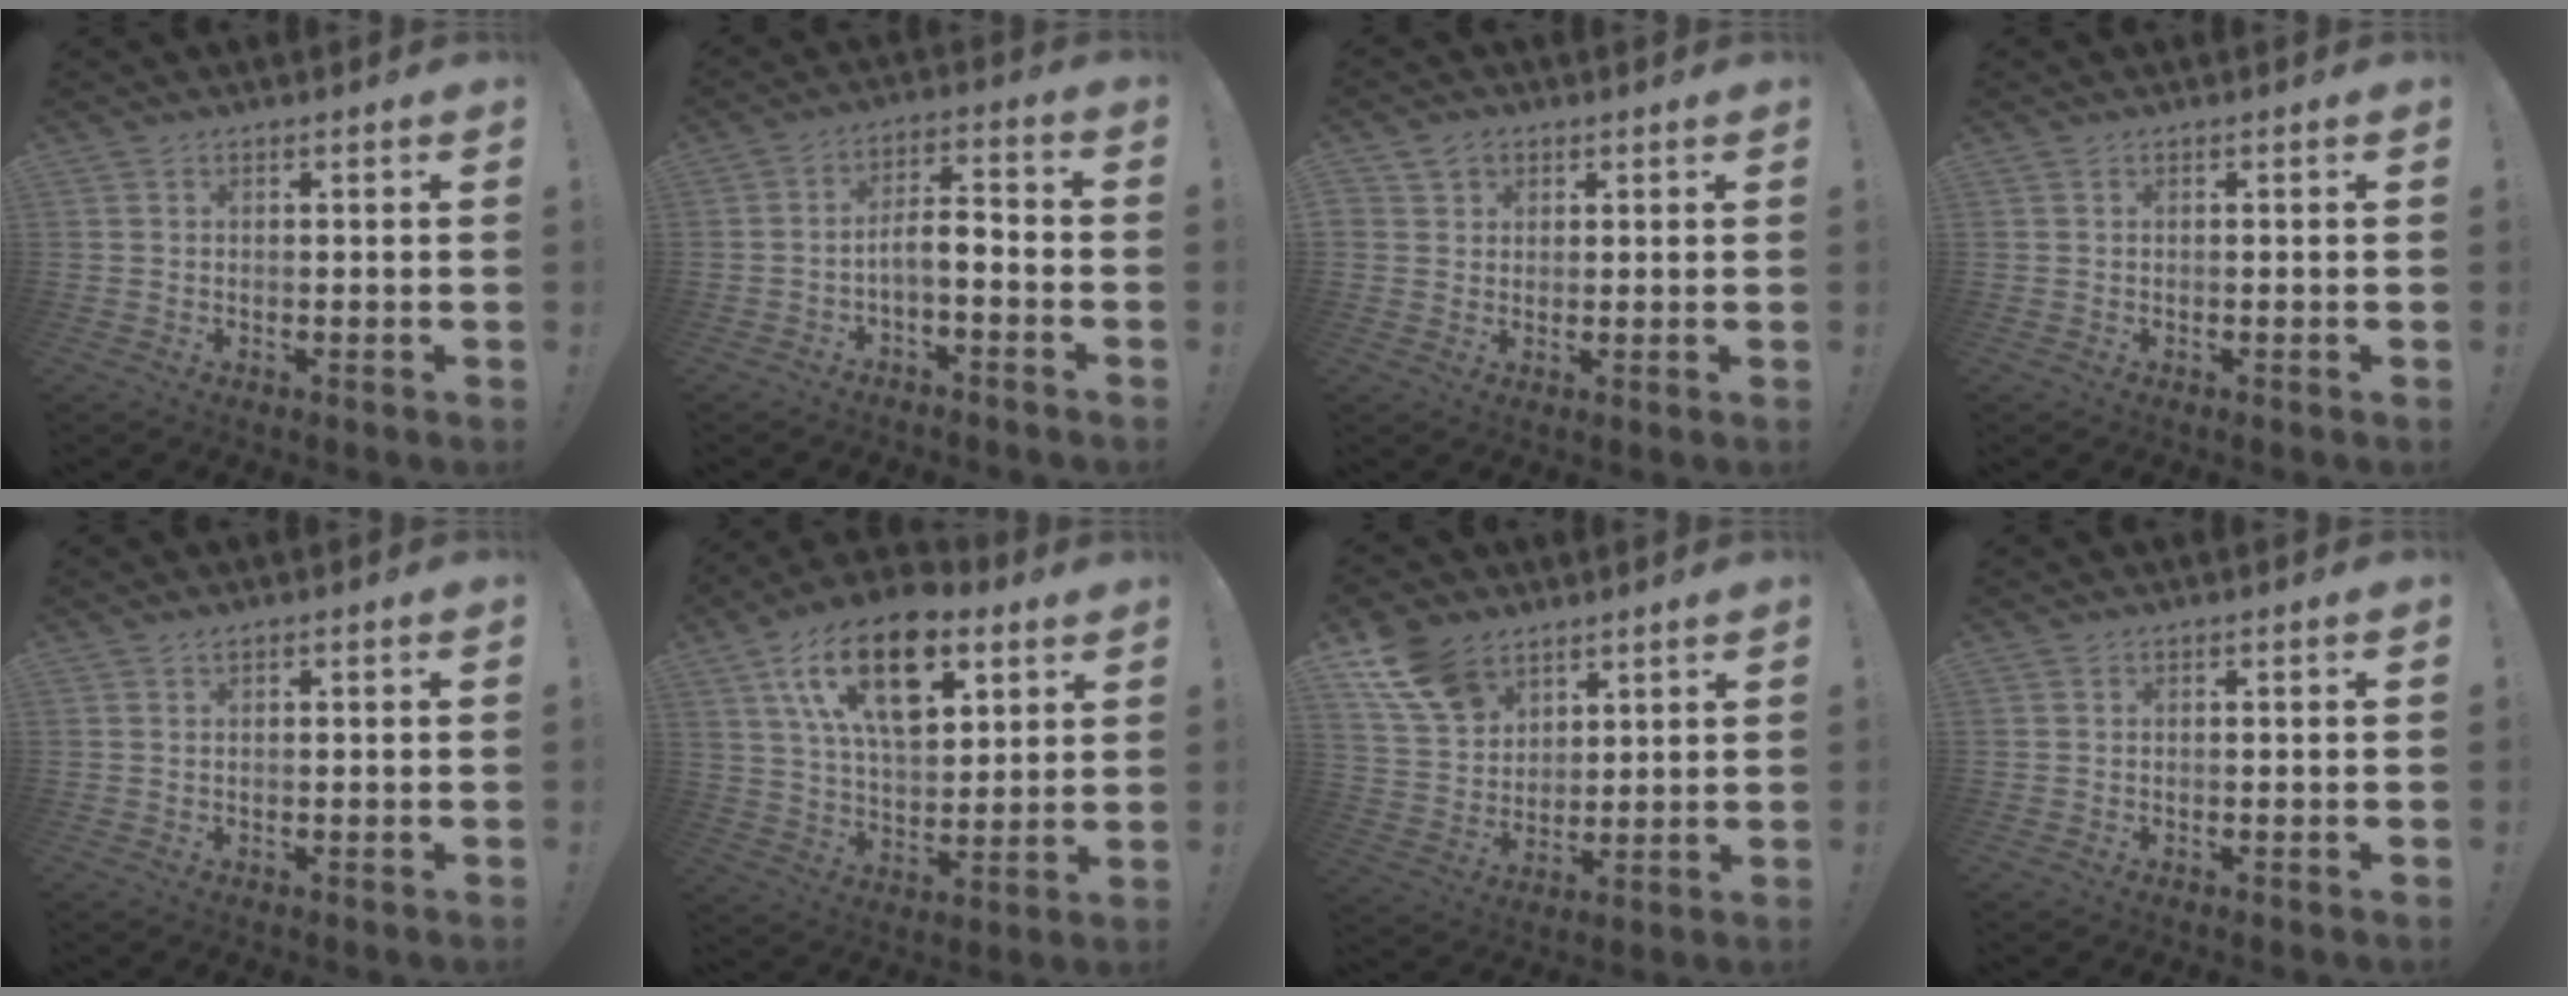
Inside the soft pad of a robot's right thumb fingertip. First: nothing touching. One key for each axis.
{"total": 6.0, "fx": -3.3, "fy": 2.2, "fz": 4.5, "tx": -0.079, "ty": 0.012, "tz": -0.057}
{"total": 3.6, "fx": 1.7, "fy": 3.0, "fz": 0.9, "tx": -0.013, "ty": -0.003, "tz": 0.032}
{"total": 0.0}
{"total": 0.6, "fx": 0.5, "fy": 0.0, "fz": 0.3, "tx": -0.008, "ty": 0.002, "tz": 0.010}
{"total": 20.8, "fx": 10.1, "fy": 11.5, "fz": 14.1, "tx": -0.240, "ty": -0.036, "tz": 0.176}
{"total": 13.9, "fx": 8.5, "fy": 9.2, "fz": 6.1, "tx": -0.114, "ty": -0.039, "tz": 0.169}
{"total": 0.0}